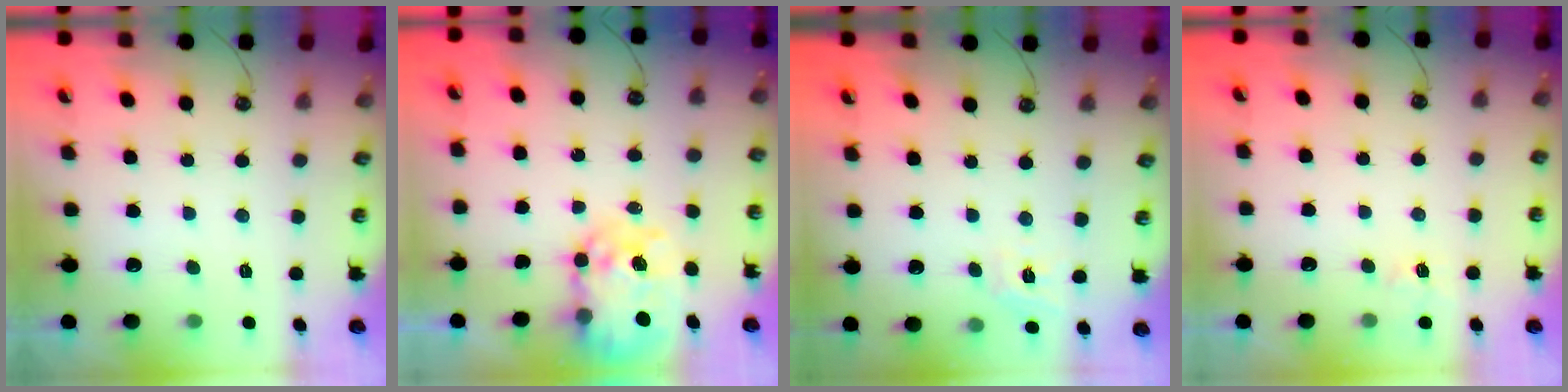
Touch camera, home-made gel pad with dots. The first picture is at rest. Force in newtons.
{"total": 10.6, "press": 10.5, "slide": 0.9}
{"total": 7.5, "press": 7.4, "slide": 0.5}
{"total": 3.6, "press": 3.6, "slide": 0.3}